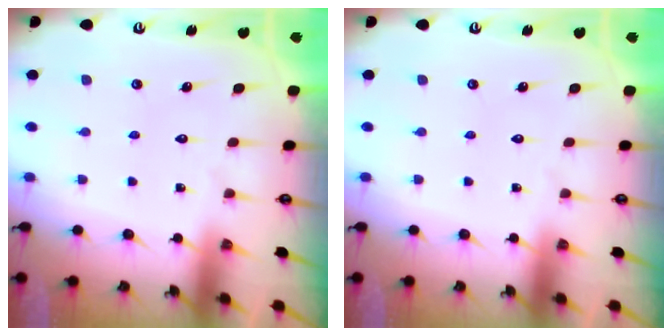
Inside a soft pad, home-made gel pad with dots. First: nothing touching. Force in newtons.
{"total": 0.0}